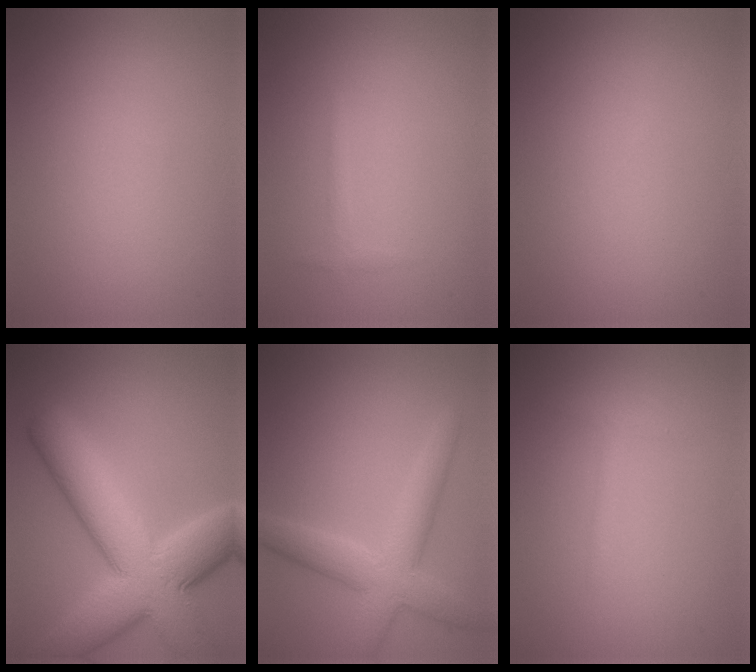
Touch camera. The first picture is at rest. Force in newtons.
{"total": 0.8, "press": 0.8, "slide": 0.0}
{"total": 0.0}
{"total": 11.6, "press": 11.6, "slide": 0.4}
{"total": 4.8, "press": 4.8, "slide": 0.2}
{"total": 1.1, "press": 1.1, "slide": 0.0}